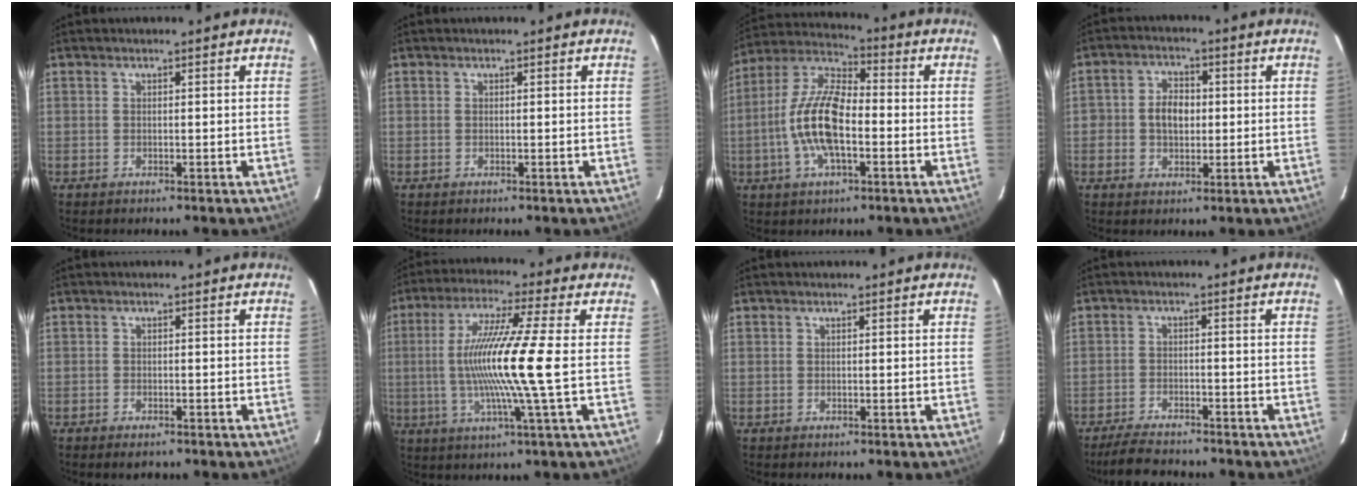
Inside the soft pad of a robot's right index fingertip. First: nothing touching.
{"total": 0.0}
{"total": 14.0, "force": [-3.0, 5.7, 12.4], "torque": [-0.258, 0.007, -0.064]}
{"total": 5.4, "force": [-0.2, 4.2, 3.4], "torque": [-0.065, 0.013, -0.001]}
{"total": 2.1, "force": [-1.6, 0.9, 0.9], "torque": [-0.024, -0.003, -0.028]}
{"total": 14.2, "force": [-0.9, -1.9, 14.1], "torque": [-0.261, -0.007, -0.020]}
{"total": 0.0}
{"total": 7.8, "force": [-7.0, 1.8, 2.9], "torque": [-0.082, -0.011, -0.114]}